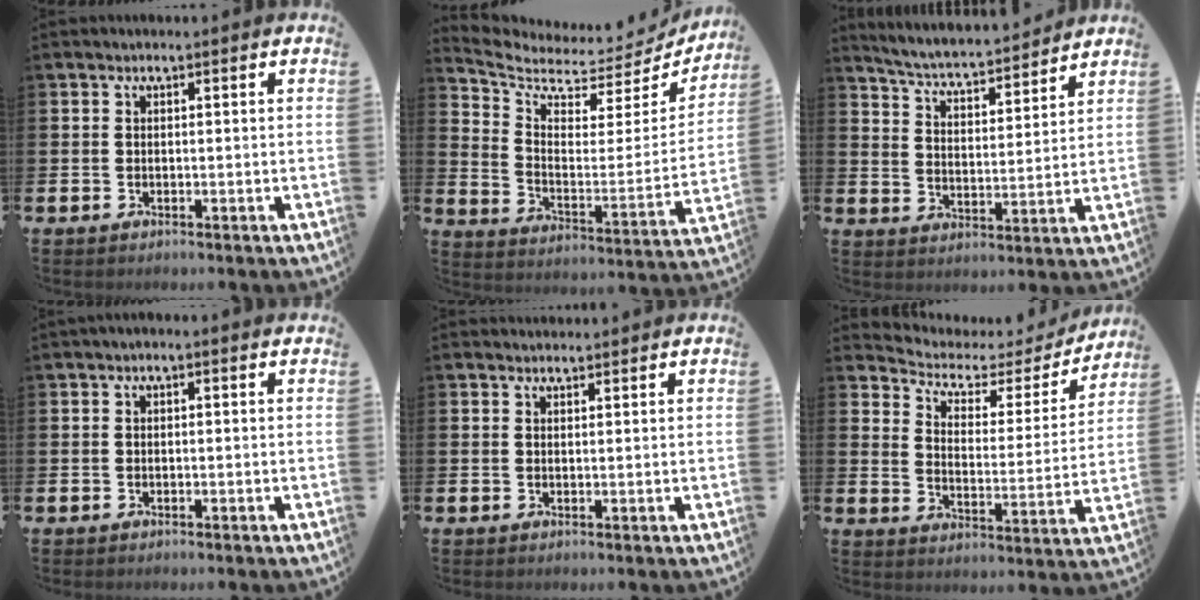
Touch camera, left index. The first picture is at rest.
{"total": 6.1, "force": [5.2, 2.5, 2.0], "torque": [-0.068, -0.050, 0.083]}
{"total": 5.2, "force": [5.1, 0.5, 1.1], "torque": [-0.043, -0.045, 0.081]}
{"total": 0.5, "force": [-0.2, 0.1, 0.4], "torque": [-0.004, -0.002, -0.005]}
{"total": 1.3, "force": [1.3, 0.3, 0.0], "torque": [0.016, -0.005, 0.021]}
{"total": 4.2, "force": [3.4, 2.1, 1.2], "torque": [-0.045, -0.028, 0.046]}